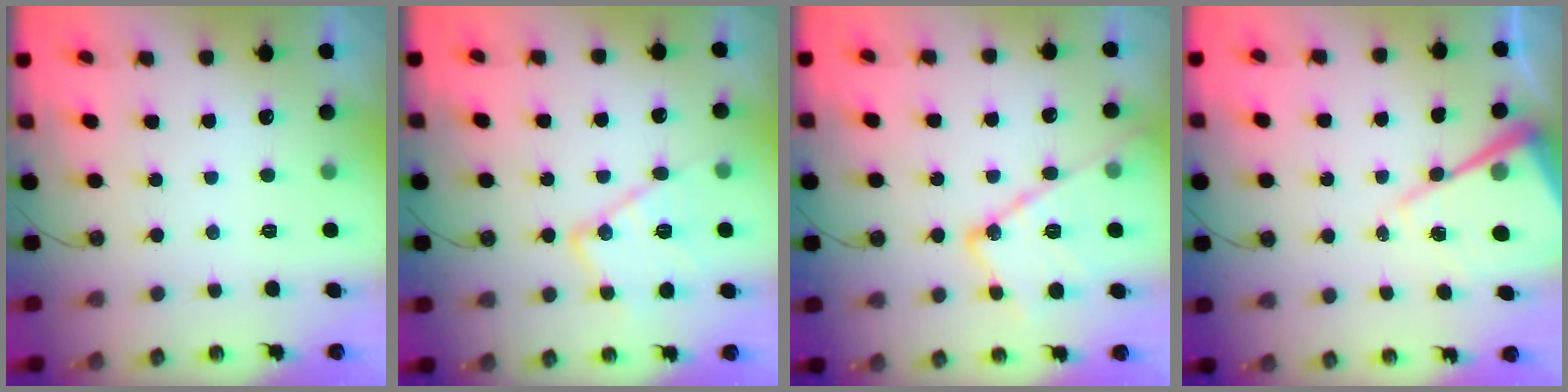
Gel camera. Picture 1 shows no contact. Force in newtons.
{"total": 13.5, "press": 13.4, "slide": 1.2}
{"total": 17.3, "press": 17.3, "slide": 1.5}
{"total": 13.2, "press": 13.2, "slide": 1.1}